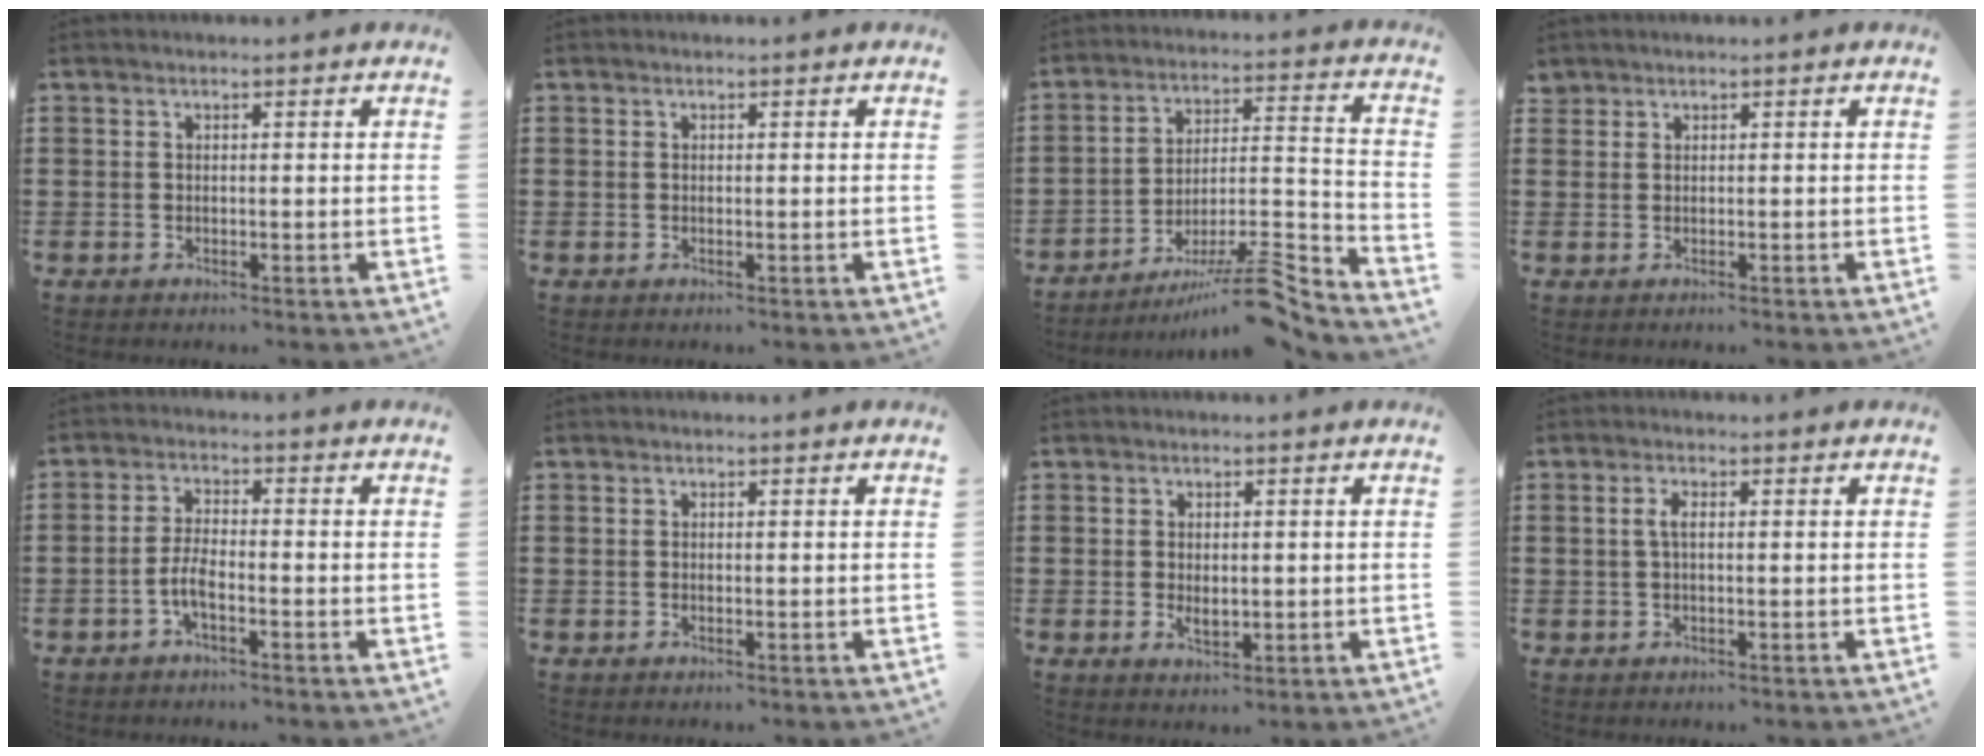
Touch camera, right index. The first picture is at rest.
{"total": 0.0}
{"total": 10.6, "force": [-8.1, 1.5, 6.6], "torque": [-0.093, 0.018, -0.151]}
{"total": 0.9, "force": [0.5, 0.7, 0.0], "torque": [-0.003, 0.002, 0.010]}
{"total": 4.1, "force": [-1.7, 1.0, 3.6], "torque": [-0.085, -0.005, -0.036]}
{"total": 0.0}
{"total": 2.0, "force": [-0.1, 0.8, 1.8], "torque": [-0.037, -0.001, 0.000]}
{"total": 2.0, "force": [0.1, 0.7, 1.9], "torque": [-0.044, 0.001, -0.003]}